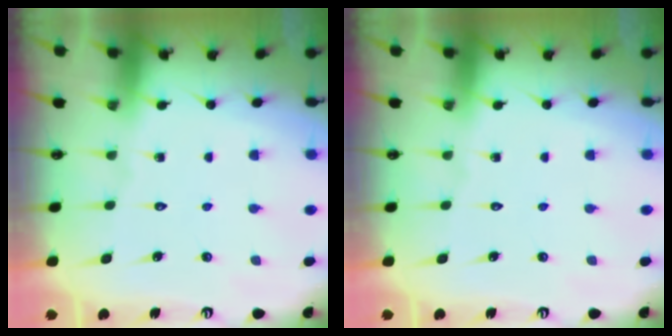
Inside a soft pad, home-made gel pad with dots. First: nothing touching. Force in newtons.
{"total": 0.0}